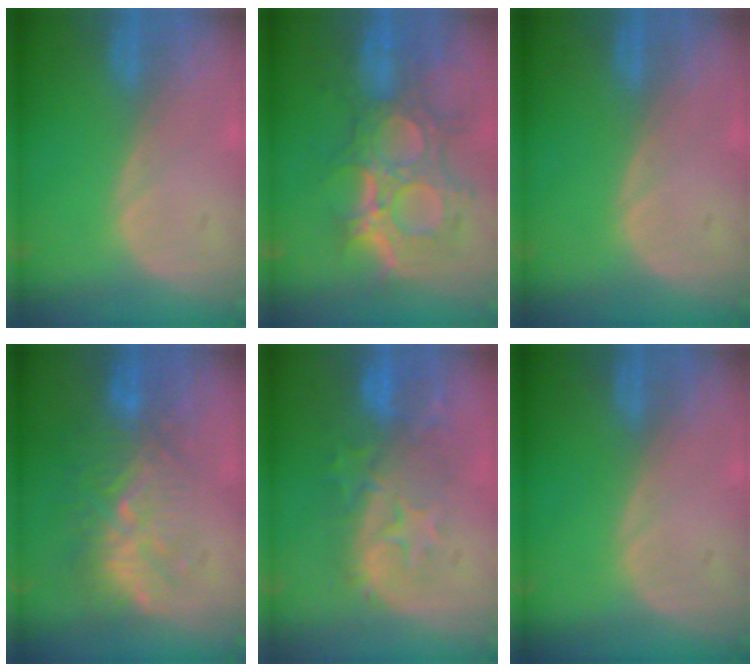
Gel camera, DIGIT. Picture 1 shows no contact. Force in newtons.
{"total": 11.9, "press": 10.6, "slide": 5.4}
{"total": 0.0}
{"total": 9.0, "press": 8.4, "slide": 3.3}
{"total": 10.2, "press": 8.9, "slide": 5.0}
{"total": 0.0}